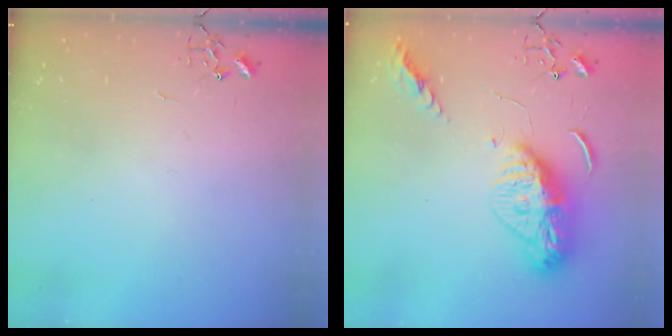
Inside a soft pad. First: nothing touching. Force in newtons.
{"total": 13.5, "press": 13.5, "slide": 1.2}